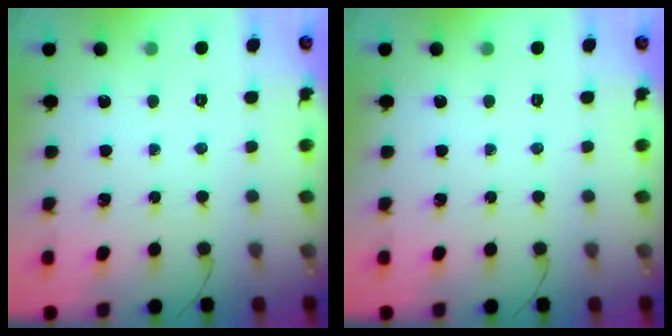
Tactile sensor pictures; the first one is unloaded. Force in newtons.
{"total": 0.0}